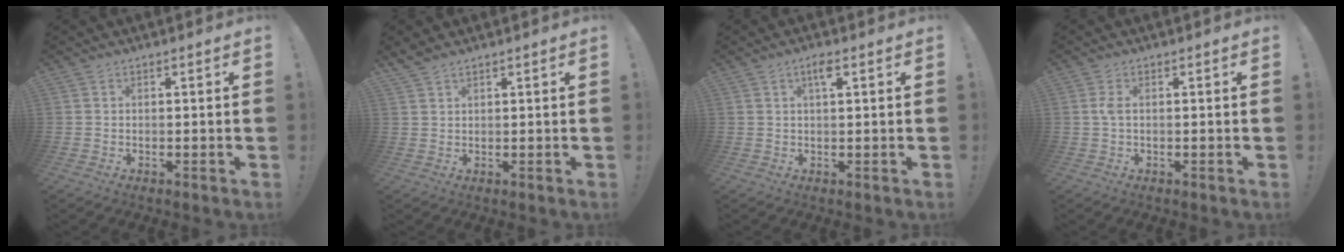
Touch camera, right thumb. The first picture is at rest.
{"total": 2.2, "force": [1.9, 0.5, 0.9], "torque": [-0.016, -0.011, 0.036]}
{"total": 3.0, "force": [1.4, 0.6, 2.6], "torque": [-0.038, 0.001, 0.017]}
{"total": 2.2, "force": [0.1, 0.7, 2.1], "torque": [-0.041, 0.004, 0.001]}